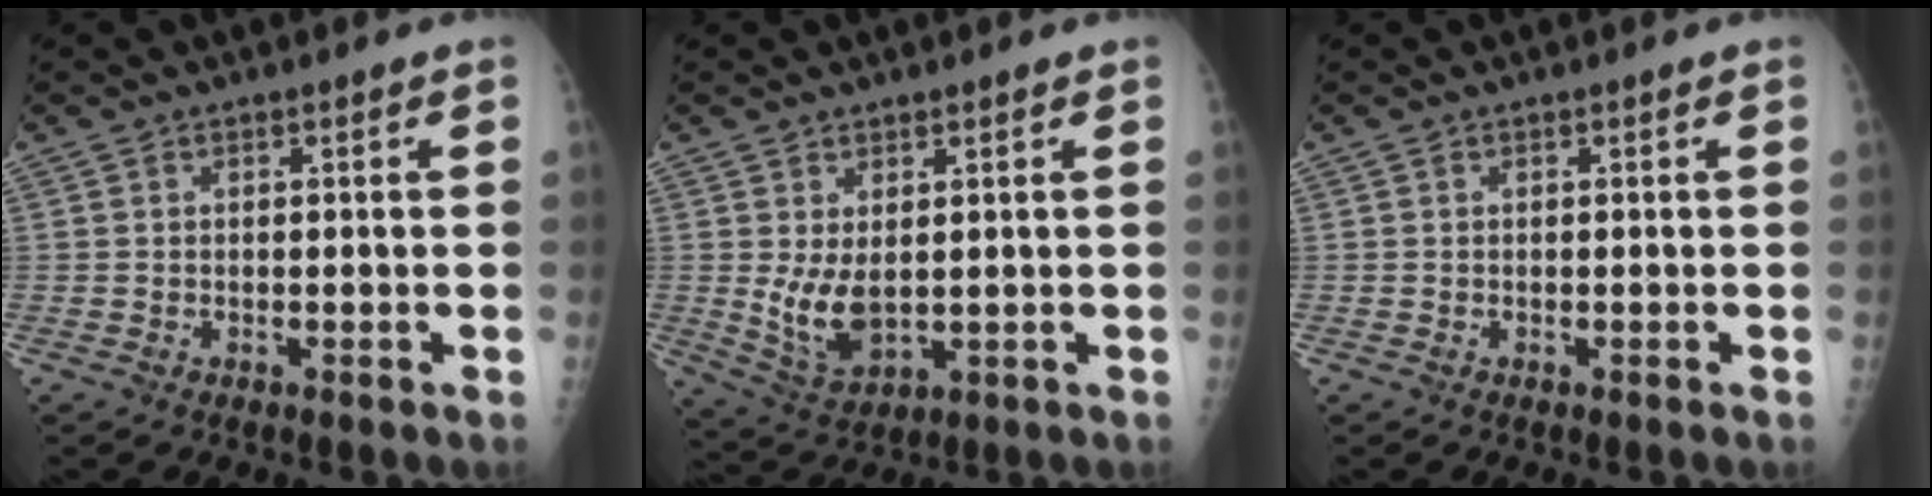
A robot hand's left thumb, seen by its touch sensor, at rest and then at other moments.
{"total": 6.9, "force": [0.9, 3.9, 5.6], "torque": [-0.095, -0.021, 0.032]}
{"total": 0.0}